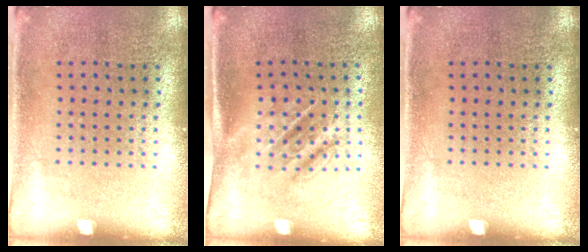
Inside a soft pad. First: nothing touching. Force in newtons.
{"total": 1.6, "press": 1.2, "slide": 1.0}
{"total": 0.0}